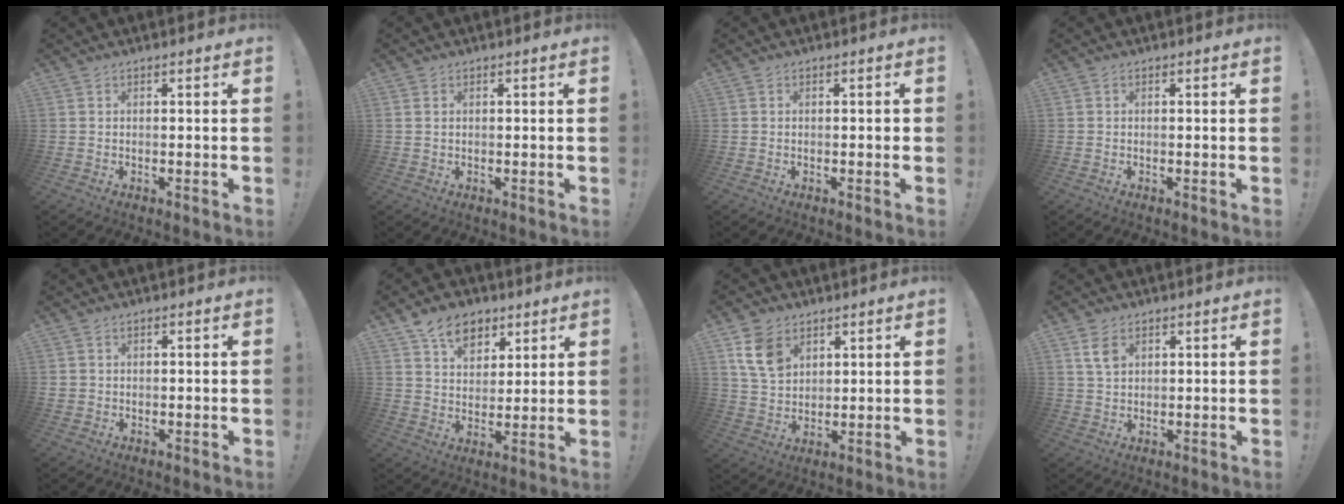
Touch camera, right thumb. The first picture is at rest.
{"total": 0.9, "force": [0.4, 0.7, 0.3], "torque": [-0.013, 0.005, 0.008]}
{"total": 0.6, "force": [-0.2, 0.3, 0.5], "torque": [-0.008, 0.002, -0.002]}
{"total": 0.0}
{"total": 1.4, "force": [0.4, 1.3, 0.3], "torque": [-0.010, 0.004, 0.009]}
{"total": 10.9, "force": [6.6, 7.4, 4.6], "torque": [-0.067, -0.034, 0.126]}
{"total": 9.8, "force": [5.6, 6.3, 4.9], "torque": [-0.091, -0.017, 0.114]}
{"total": 4.8, "force": [2.2, 3.1, 2.9], "torque": [-0.041, -0.009, 0.041]}